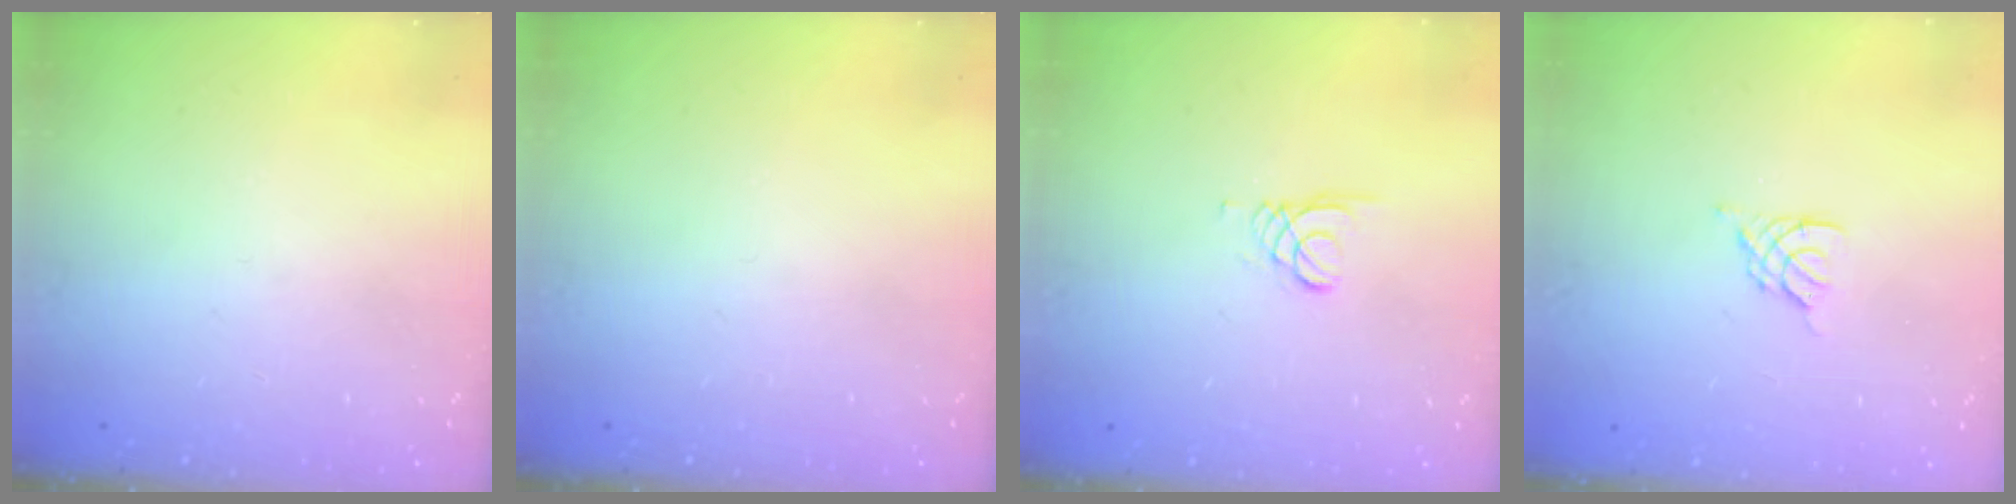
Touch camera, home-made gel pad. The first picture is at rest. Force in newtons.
{"total": 0.0}
{"total": 1.5, "press": 1.5, "slide": 0.1}
{"total": 2.3, "press": 2.3, "slide": 0.5}